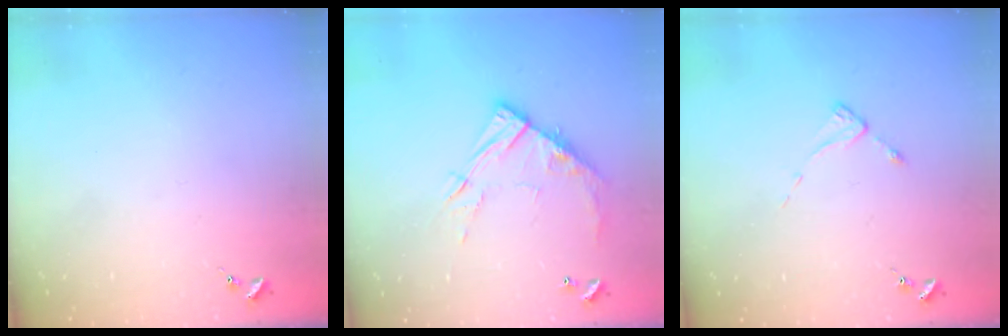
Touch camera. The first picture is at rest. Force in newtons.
{"total": 12.4, "press": 12.3, "slide": 1.2}
{"total": 2.6, "press": 2.6, "slide": 0.2}